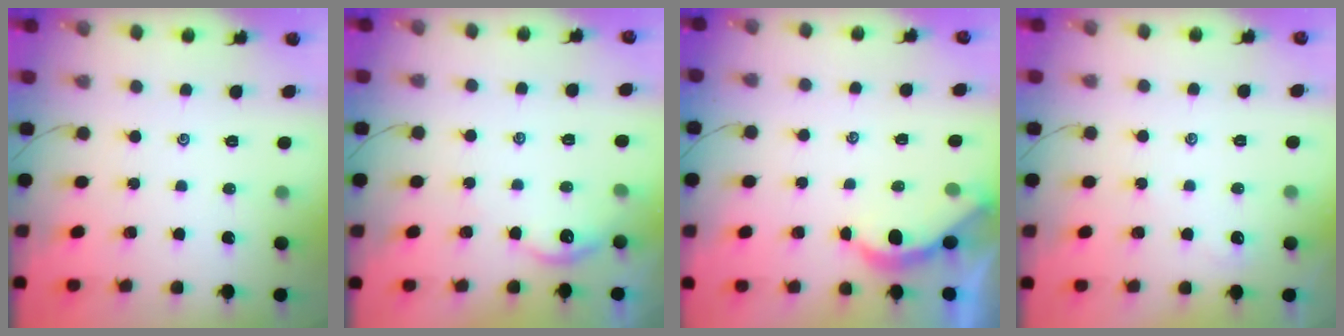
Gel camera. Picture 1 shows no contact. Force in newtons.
{"total": 4.6, "press": 4.5, "slide": 0.4}
{"total": 2.9, "press": 2.9, "slide": 0.2}
{"total": 1.7, "press": 1.7, "slide": 0.3}